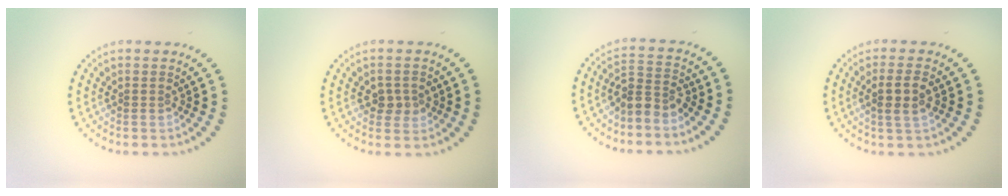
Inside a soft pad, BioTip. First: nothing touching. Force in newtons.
{"total": 1.8, "press": 1.7, "slide": 0.2}
{"total": 2.7, "press": 2.3, "slide": 1.5}
{"total": 2.3, "press": 2.1, "slide": 1.0}